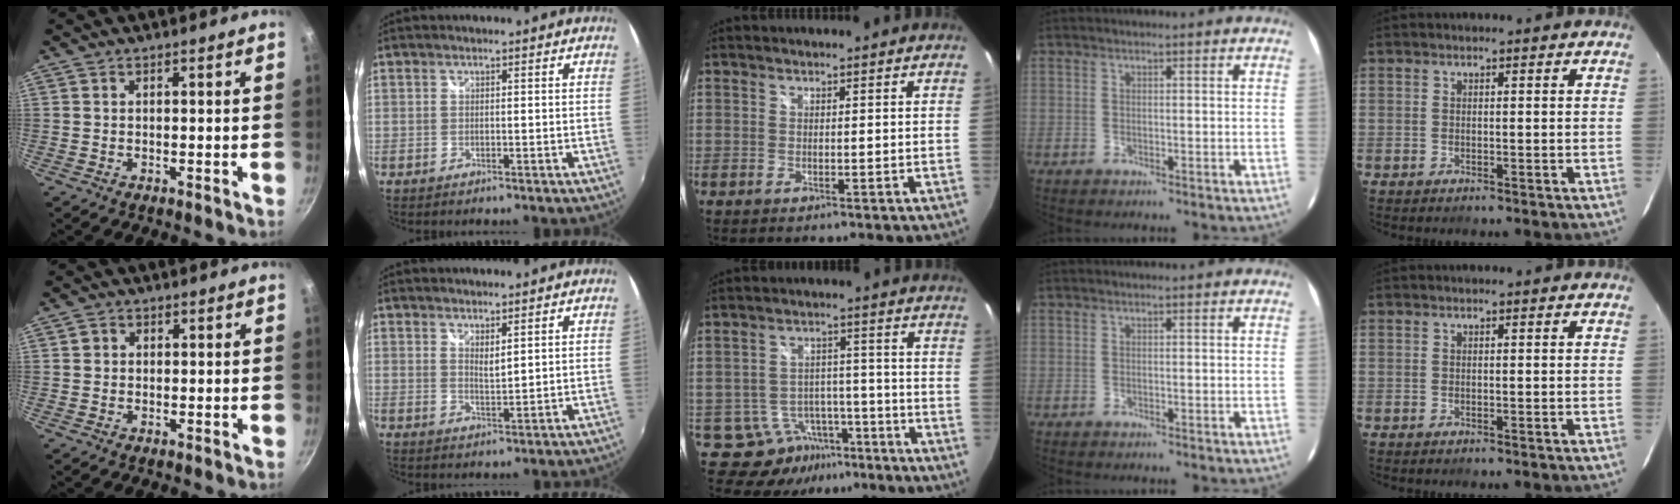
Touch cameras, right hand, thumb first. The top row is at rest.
{"thumb": {"total": 1.7, "force": [0.3, 1.6, 0.6], "torque": [-0.007, 0.003, 0.003]}, "index": {"total": 2.7, "force": [2.0, 0.7, 1.7], "torque": [-0.029, -0.005, 0.033]}, "middle": {"total": 7.3, "force": [-5.0, 5.2, 0.5], "torque": [-0.007, 0.030, -0.064]}}